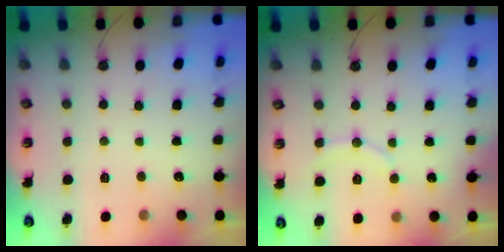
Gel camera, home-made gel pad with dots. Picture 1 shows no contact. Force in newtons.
{"total": 6.4, "press": 6.2, "slide": 1.5}